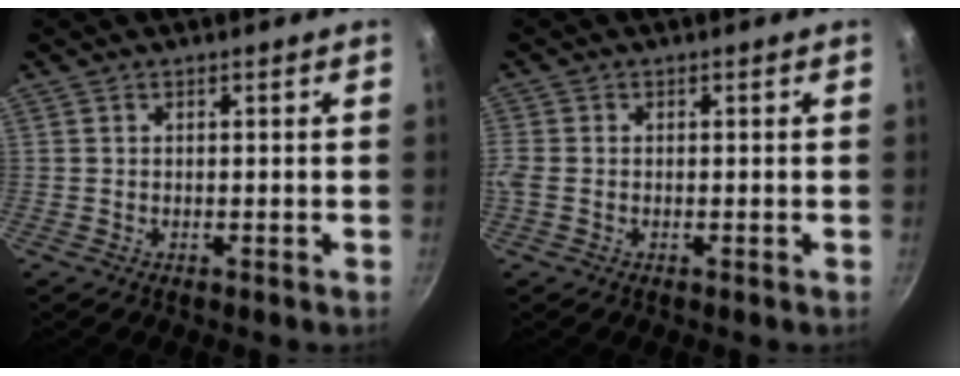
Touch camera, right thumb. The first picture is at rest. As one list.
[{"total": 2.8, "force": [-0.5, 2.0, 1.9], "torque": [-0.063, -0.001, -0.010]}]